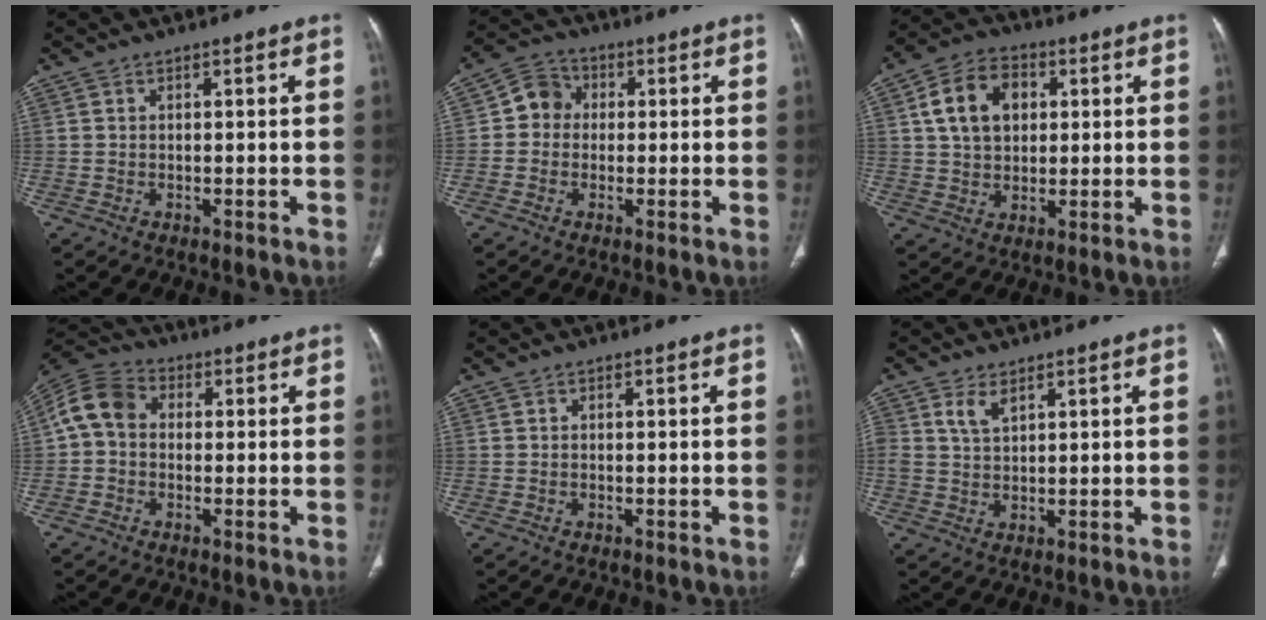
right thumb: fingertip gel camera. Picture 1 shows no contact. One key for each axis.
{"total": 5.9, "fx": 0.2, "fy": 5.3, "fz": 2.5, "tx": -0.021, "ty": 0.015, "tz": -0.009}
{"total": 11.4, "fx": 2.8, "fy": 8.2, "fz": 7.3, "tx": -0.105, "ty": 0.006, "tz": 0.045}
{"total": 8.4, "fx": 0.3, "fy": 6.6, "fz": 5.2, "tx": -0.096, "ty": 0.027, "tz": -0.009}
{"total": 0.0}
{"total": 3.5, "fx": 2.0, "fy": 1.8, "fz": 2.2, "tx": -0.041, "ty": -0.007, "tz": 0.045}